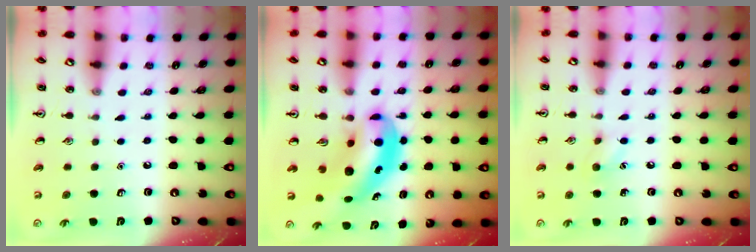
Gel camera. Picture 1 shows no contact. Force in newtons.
{"total": 8.7, "press": 8.4, "slide": 2.5}
{"total": 6.3, "press": 6.1, "slide": 1.4}